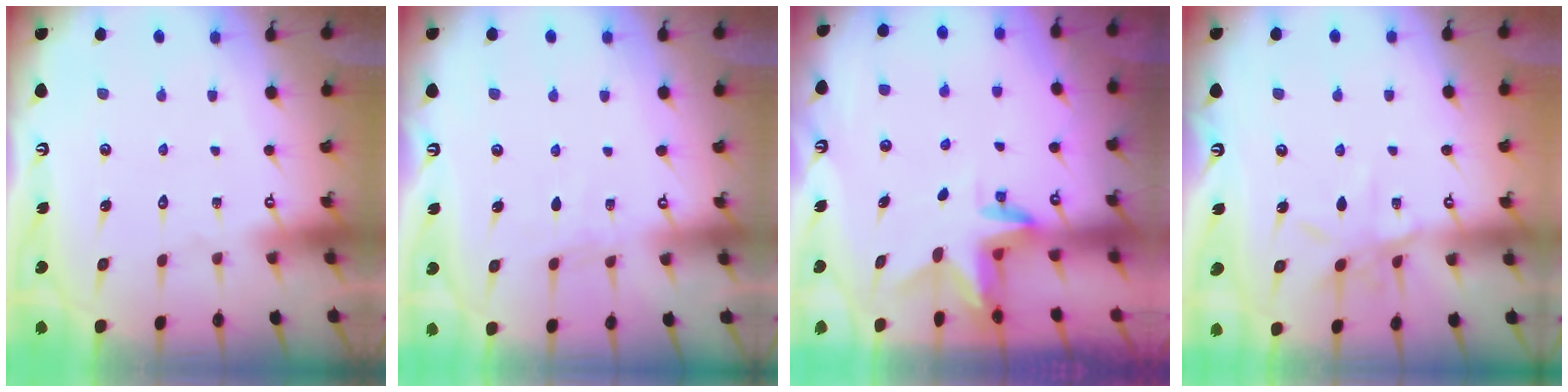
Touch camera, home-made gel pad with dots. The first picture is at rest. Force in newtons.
{"total": 2.9, "press": 2.9, "slide": 0.5}
{"total": 3.0, "press": 3.0, "slide": 0.2}
{"total": 8.0, "press": 8.0, "slide": 0.7}